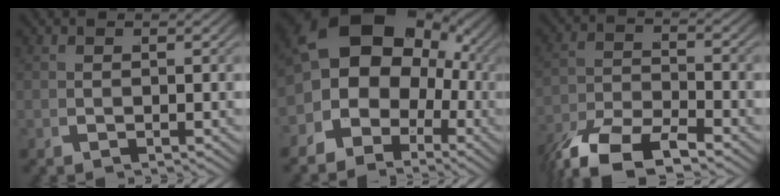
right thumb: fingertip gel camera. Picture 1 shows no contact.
{"total": 14.8, "force": [1.1, 11.2, 9.7], "torque": [-0.187, -0.017, 0.016]}
{"total": 5.3, "force": [-4.5, 1.2, 2.4], "torque": [-0.022, 0.004, -0.086]}